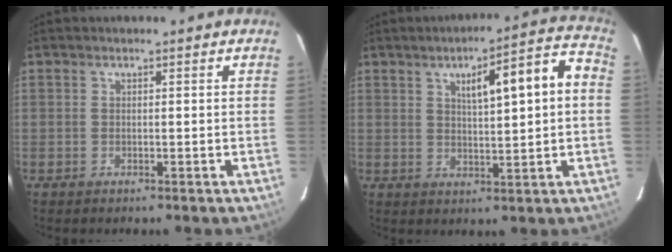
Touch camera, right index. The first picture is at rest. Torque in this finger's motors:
{"motor_torque": [0.71, -0.07, 0.37, 0.06]}